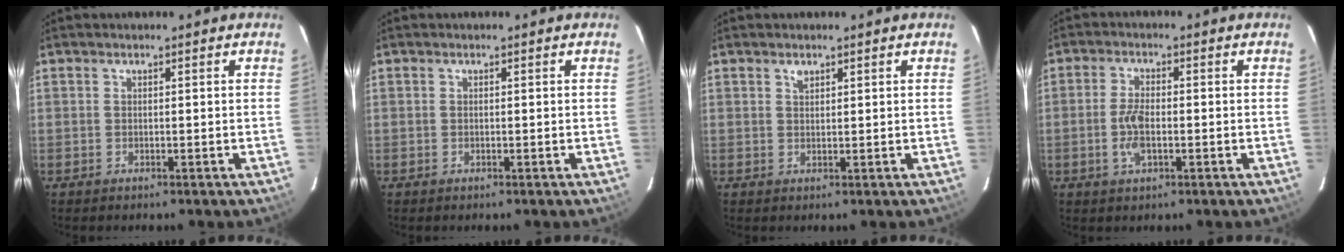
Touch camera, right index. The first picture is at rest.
{"total": 0.0}
{"total": 1.2, "force": [0.8, 0.7, 0.5], "torque": [-0.008, 0.003, 0.015]}
{"total": 5.0, "force": [-1.2, 2.2, 4.3], "torque": [-0.092, 0.000, -0.023]}